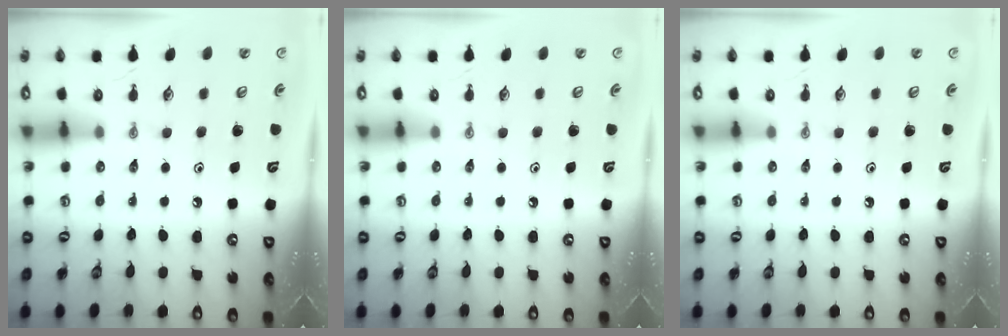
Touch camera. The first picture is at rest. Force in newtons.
{"total": 0.0}
{"total": 0.0}